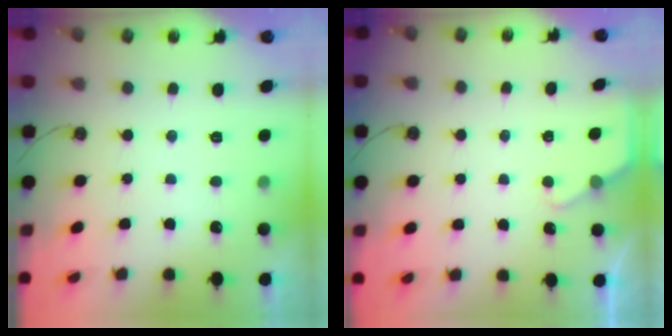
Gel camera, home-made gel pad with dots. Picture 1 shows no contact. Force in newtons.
{"total": 2.2, "press": 2.2, "slide": 0.3}